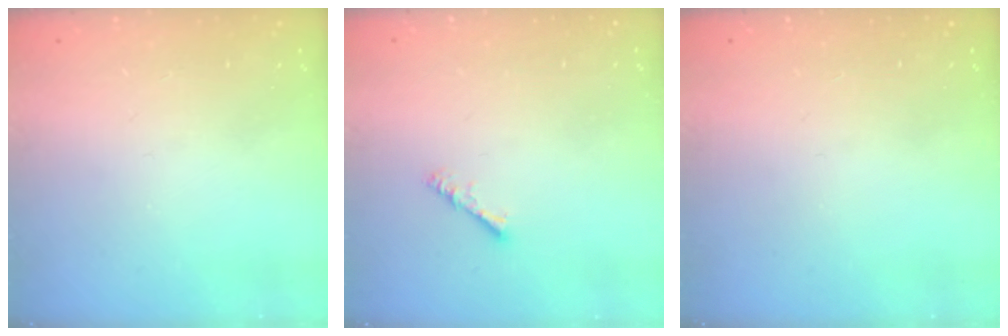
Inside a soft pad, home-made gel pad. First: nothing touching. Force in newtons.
{"total": 2.4, "press": 2.4, "slide": 0.3}
{"total": 0.0}